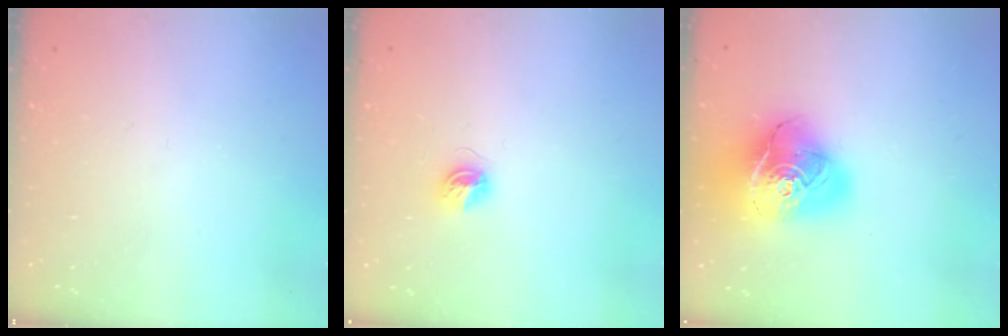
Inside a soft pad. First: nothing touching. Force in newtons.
{"total": 4.6, "press": 4.6, "slide": 0.6}
{"total": 22.2, "press": 22.0, "slide": 2.8}